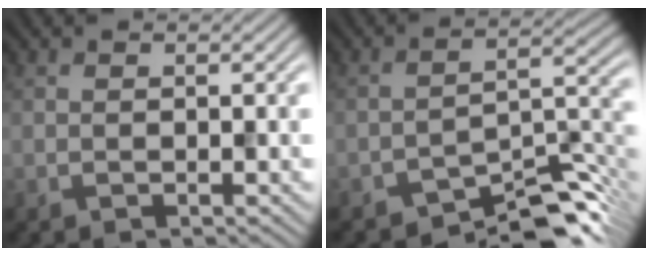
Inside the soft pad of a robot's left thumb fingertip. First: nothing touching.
{"total": 8.1, "force": [-6.7, 2.2, 3.9], "torque": [-0.042, 0.007, -0.119]}